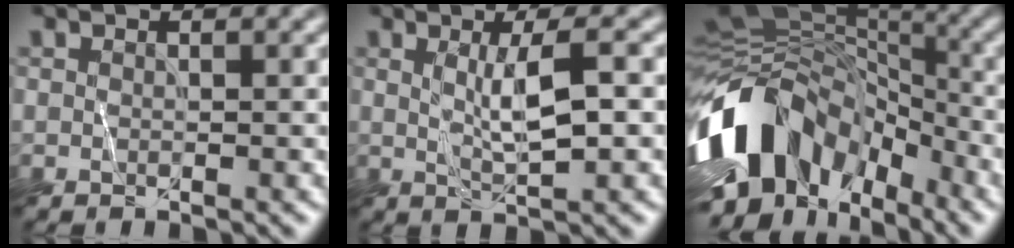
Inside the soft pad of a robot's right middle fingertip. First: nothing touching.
{"total": 3.6, "force": [0.7, 0.7, 3.5], "torque": [-0.060, 0.000, 0.017]}
{"total": 13.6, "force": [-4.6, 9.4, 8.8], "torque": [-0.183, 0.016, -0.099]}